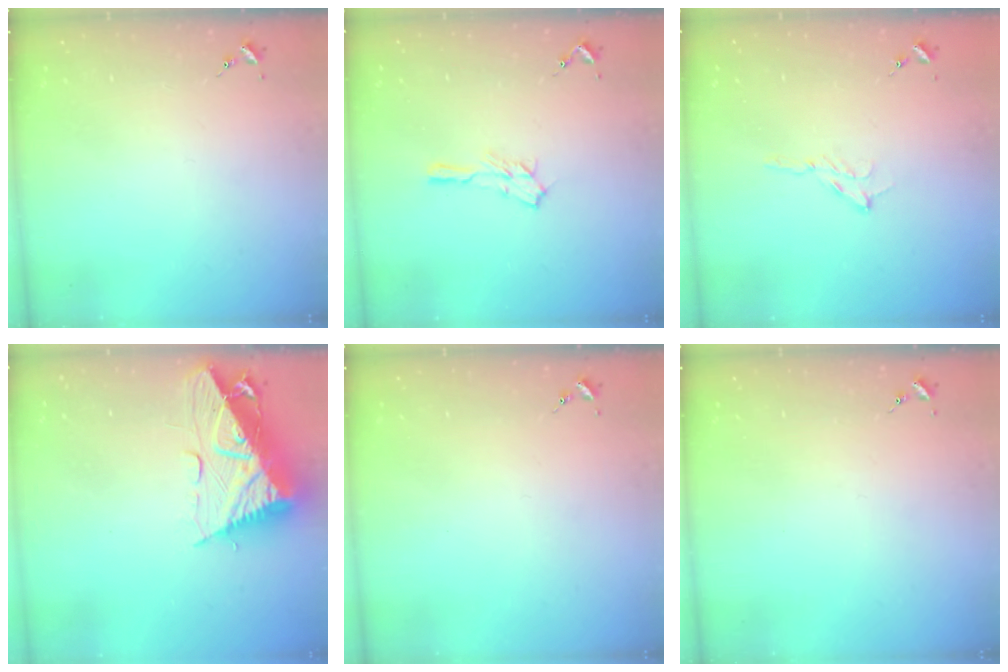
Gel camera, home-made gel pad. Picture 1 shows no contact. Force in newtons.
{"total": 7.8, "press": 7.8, "slide": 0.7}
{"total": 4.9, "press": 4.9, "slide": 0.5}
{"total": 17.0, "press": 16.9, "slide": 1.5}
{"total": 0.0}
{"total": 0.0}